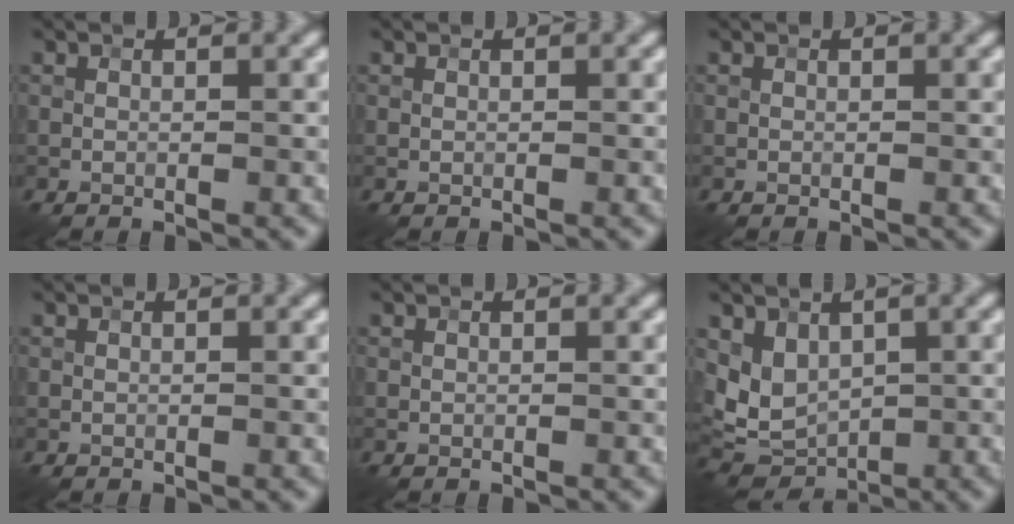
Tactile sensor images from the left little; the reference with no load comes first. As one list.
[{"total": 0.0}, {"total": 0.0}, {"total": 0.0}, {"total": 0.0}, {"total": 3.8, "force": [1.1, 2.8, 2.4], "torque": [-0.048, -0.012, 0.026]}]